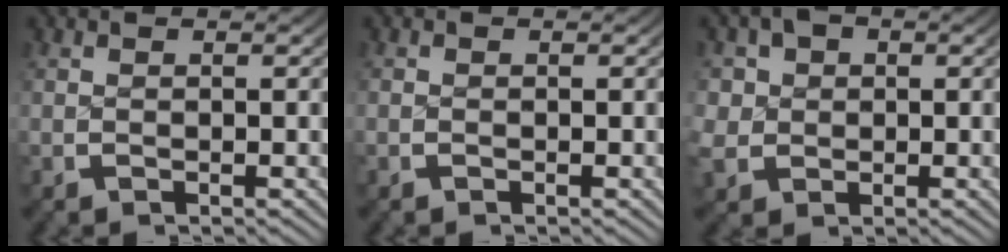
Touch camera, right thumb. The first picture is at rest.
{"total": 0.0}
{"total": 3.8, "force": [-0.5, 3.6, 1.2], "torque": [-0.045, -0.023, -0.001]}